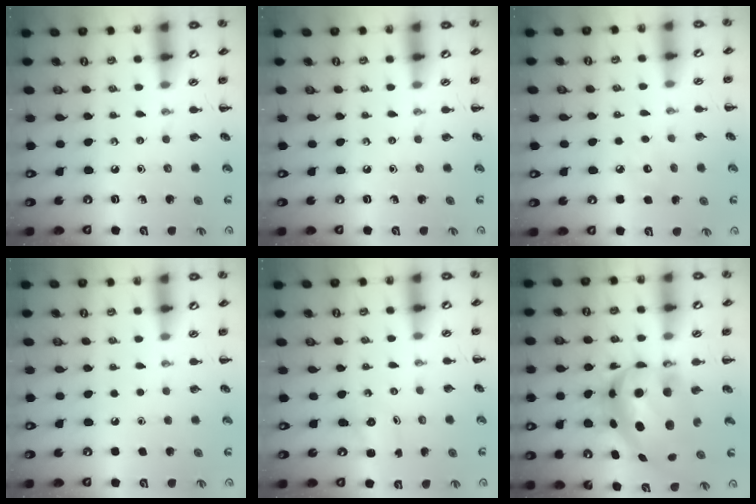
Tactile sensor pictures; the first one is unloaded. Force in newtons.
{"total": 0.0}
{"total": 5.9, "press": 5.6, "slide": 1.7}
{"total": 1.6, "press": 1.6, "slide": 0.1}
{"total": 2.0, "press": 1.9, "slide": 0.7}
{"total": 11.7, "press": 11.4, "slide": 2.6}